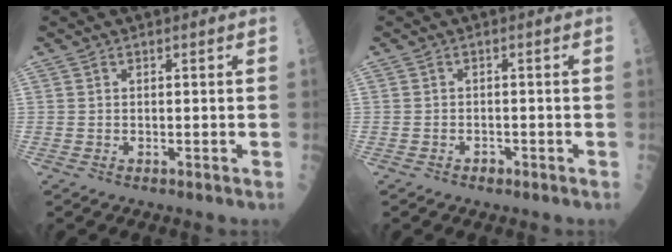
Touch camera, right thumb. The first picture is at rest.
{"total": 1.0, "force": [-0.7, 0.7, 0.3], "torque": [0.003, 0.005, -0.012]}